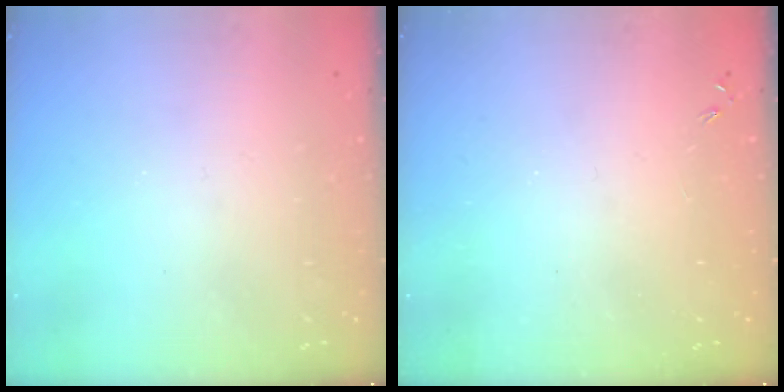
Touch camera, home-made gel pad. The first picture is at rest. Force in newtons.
{"total": 0.0}